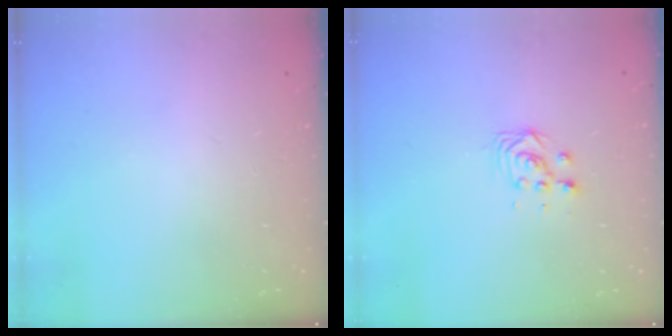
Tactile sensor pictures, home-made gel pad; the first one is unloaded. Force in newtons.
{"total": 4.6, "press": 4.5, "slide": 0.2}